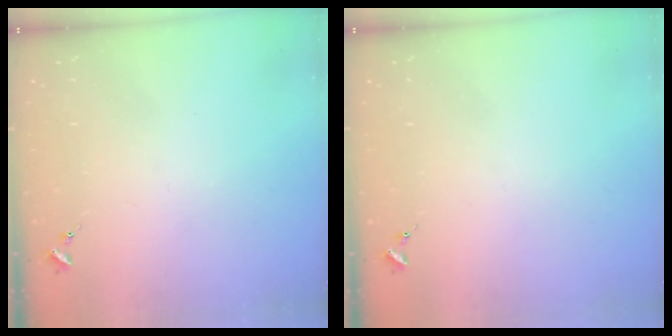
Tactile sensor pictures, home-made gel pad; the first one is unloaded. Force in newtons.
{"total": 0.0}